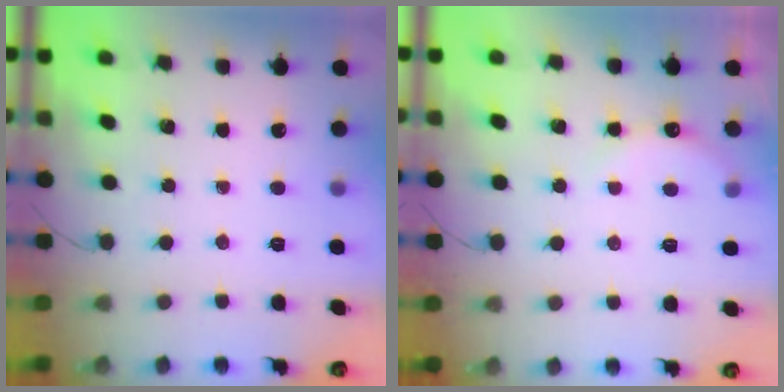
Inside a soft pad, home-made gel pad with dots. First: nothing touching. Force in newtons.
{"total": 5.2, "press": 5.0, "slide": 1.4}